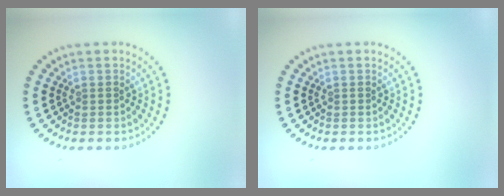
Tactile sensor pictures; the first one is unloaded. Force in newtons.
{"total": 0.0}